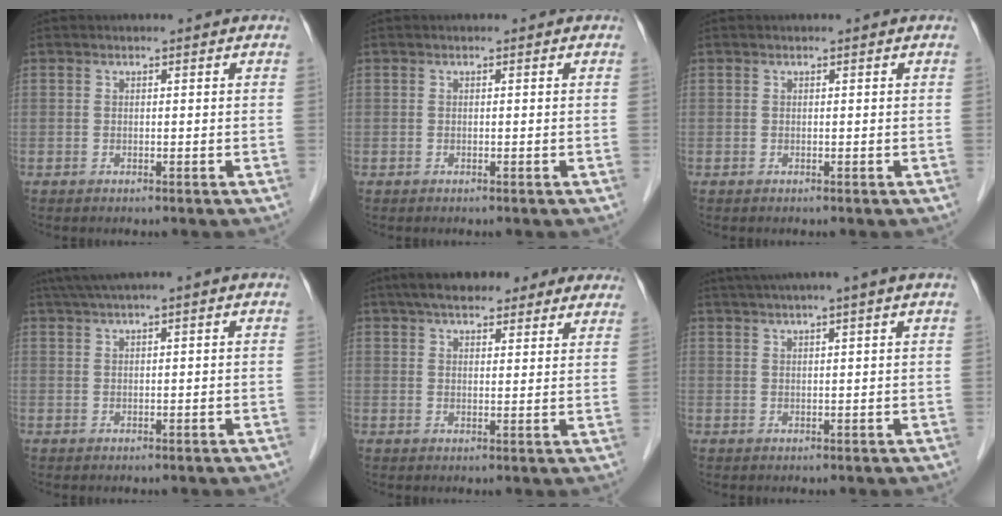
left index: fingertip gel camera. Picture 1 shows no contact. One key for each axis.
{"total": 0.0}
{"total": 0.0}
{"total": 3.8, "fx": 2.5, "fy": -0.6, "fz": 2.8, "tx": -0.060, "ty": 0.023, "tz": 0.050}
{"total": 14.5, "fx": 11.4, "fy": 4.2, "fz": 7.8, "tx": -0.109, "ty": 0.039, "tz": 0.153}
{"total": 6.5, "fx": 4.8, "fy": -1.4, "fz": 4.2, "tx": -0.062, "ty": 0.025, "tz": 0.073}